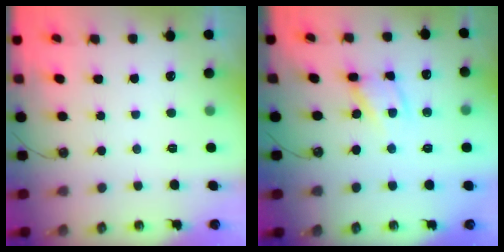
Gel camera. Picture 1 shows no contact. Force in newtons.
{"total": 10.3, "press": 10.2, "slide": 0.8}